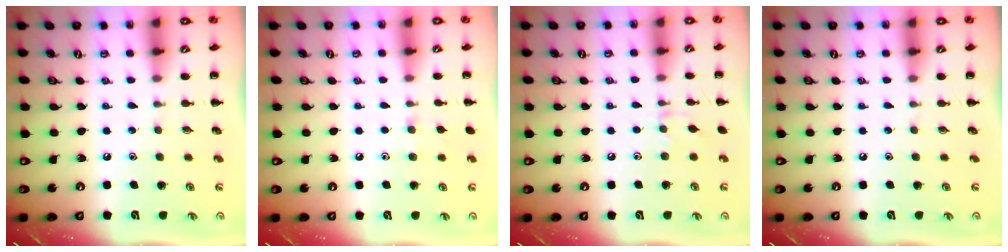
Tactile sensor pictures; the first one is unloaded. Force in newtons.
{"total": 4.9, "press": 4.6, "slide": 1.7}
{"total": 5.2, "press": 5.0, "slide": 1.3}
{"total": 0.0}